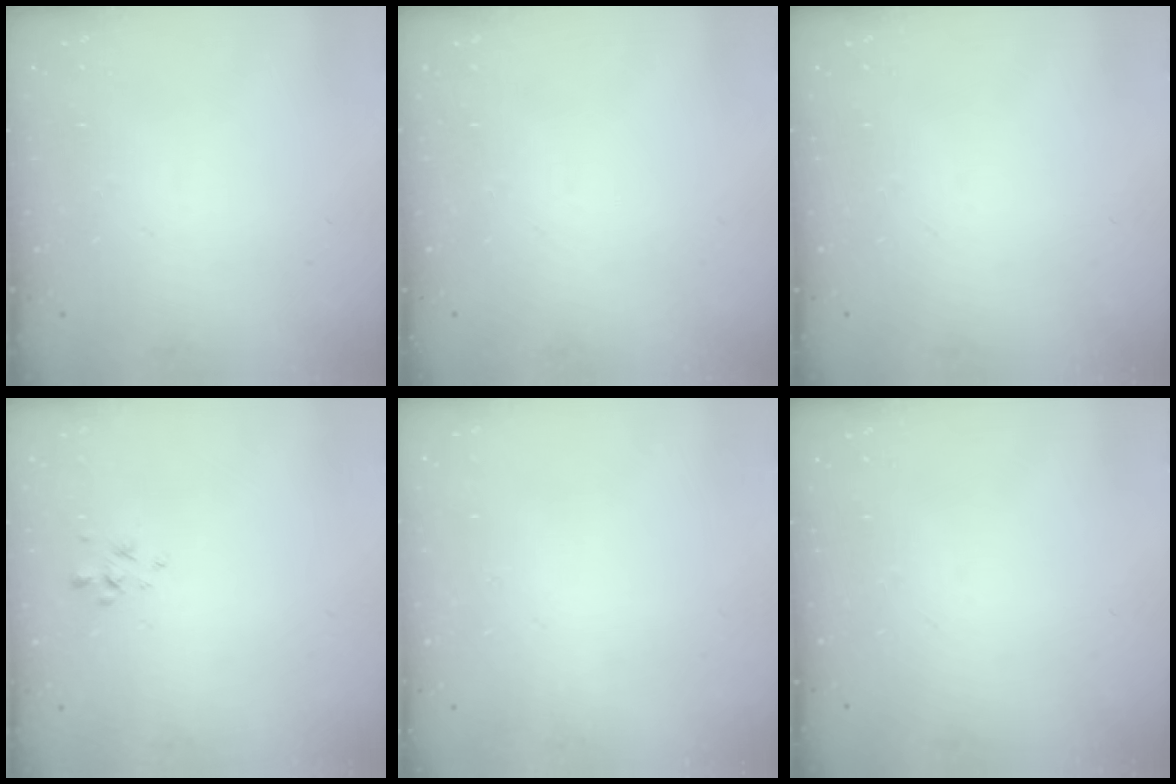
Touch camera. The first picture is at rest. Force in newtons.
{"total": 0.0}
{"total": 0.0}
{"total": 1.4, "press": 1.3, "slide": 0.6}
{"total": 1.7, "press": 1.7, "slide": 0.2}
{"total": 0.0}